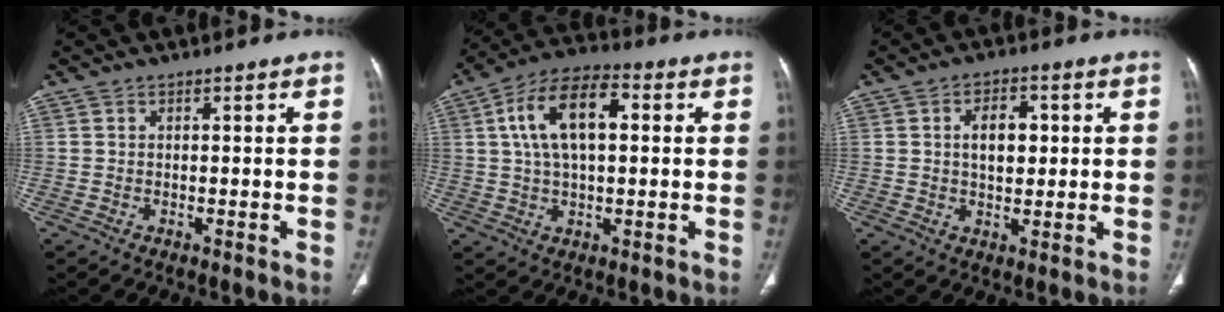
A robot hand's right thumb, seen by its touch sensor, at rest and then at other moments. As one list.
[{"total": 13.7, "force": [2.9, 7.0, 11.4], "torque": [-0.206, 0.021, 0.047]}, {"total": 6.5, "force": [1.1, 4.0, 5.0], "torque": [-0.059, 0.002, 0.017]}]